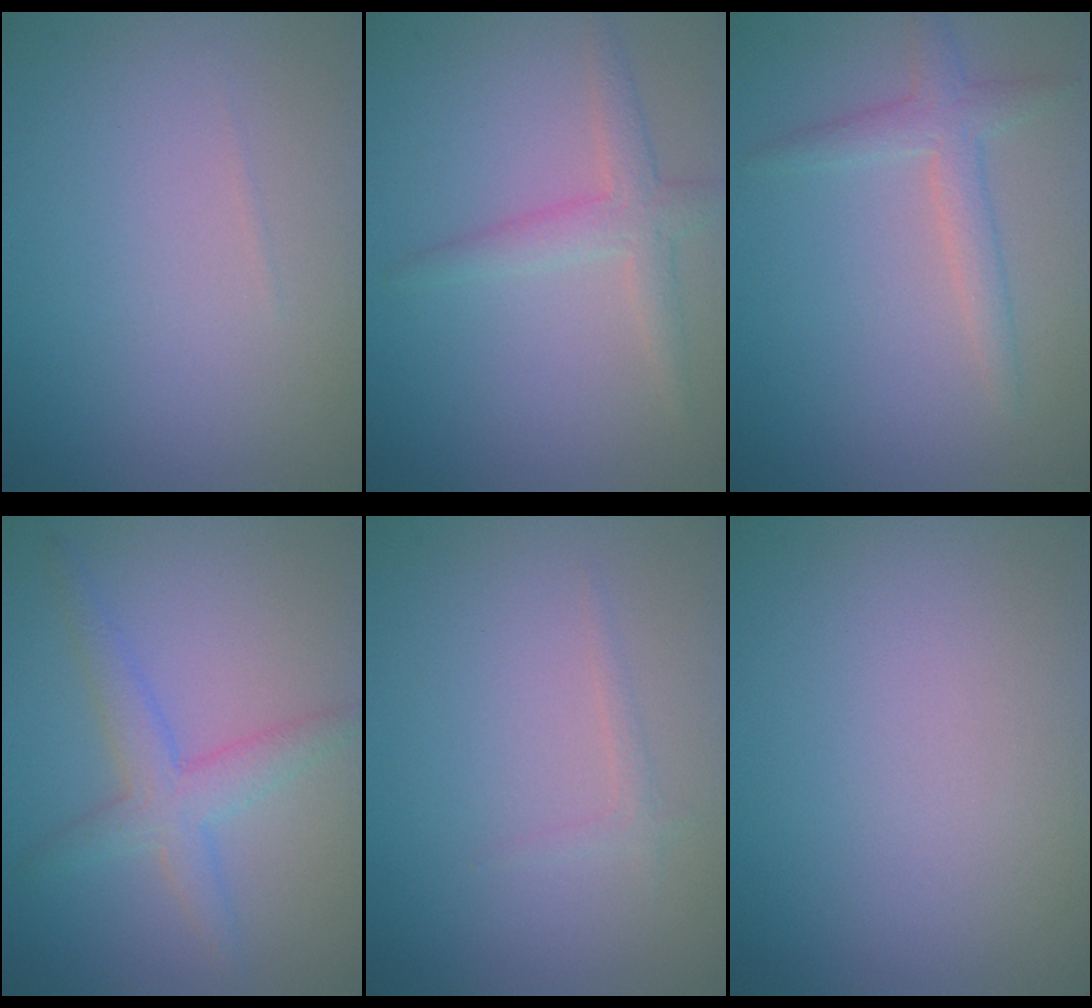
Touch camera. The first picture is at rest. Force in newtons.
{"total": 2.6, "press": 2.5, "slide": 0.1}
{"total": 2.4, "press": 2.4, "slide": 0.1}
{"total": 3.1, "press": 3.1, "slide": 0.0}
{"total": 0.8, "press": 0.8, "slide": 0.1}
{"total": 0.0}